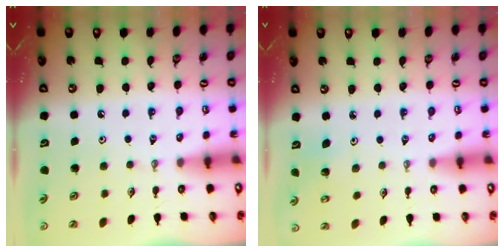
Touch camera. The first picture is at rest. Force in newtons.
{"total": 2.8, "press": 2.7, "slide": 1.0}